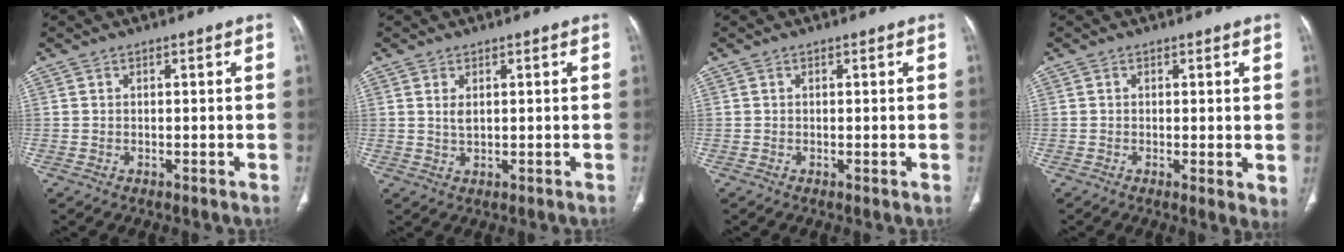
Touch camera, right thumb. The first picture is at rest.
{"total": 1.9, "force": [0.6, 1.0, 1.5], "torque": [-0.031, -0.004, 0.017]}
{"total": 0.0}
{"total": 3.1, "force": [-0.1, 0.9, 2.9], "torque": [-0.047, -0.012, -0.004]}